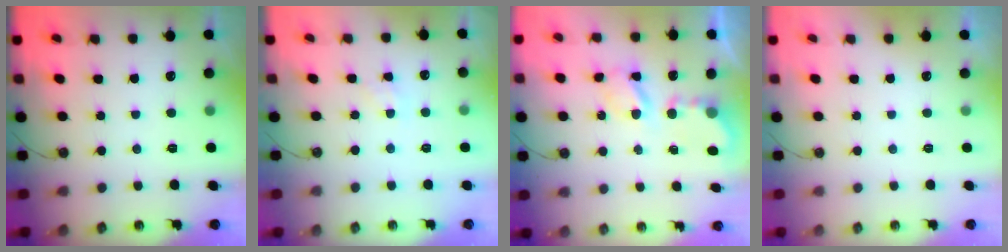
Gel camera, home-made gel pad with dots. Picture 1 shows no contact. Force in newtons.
{"total": 1.1, "press": 1.0, "slide": 0.2}
{"total": 5.8, "press": 5.8, "slide": 0.3}
{"total": 0.0}